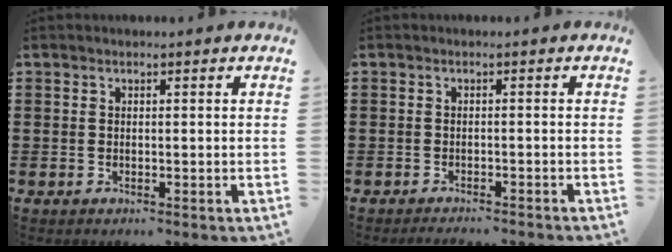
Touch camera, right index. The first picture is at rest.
{"total": 1.4, "force": [-1.4, -0.2, 0.2], "torque": [-0.005, 0.002, -0.029]}